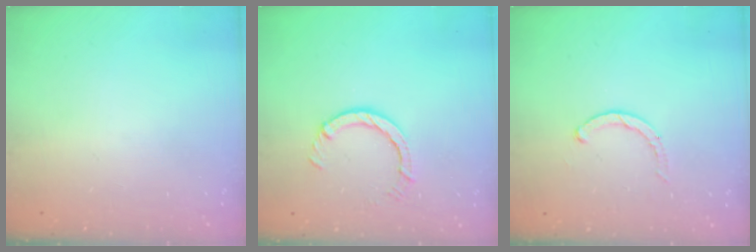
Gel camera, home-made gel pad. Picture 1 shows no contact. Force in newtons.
{"total": 4.2, "press": 4.2, "slide": 0.4}
{"total": 1.9, "press": 1.8, "slide": 0.3}